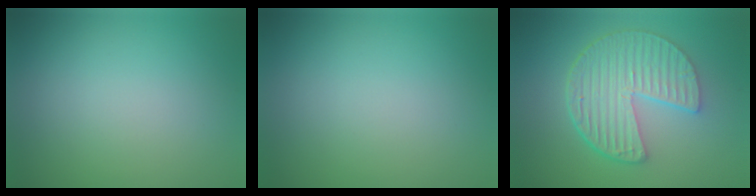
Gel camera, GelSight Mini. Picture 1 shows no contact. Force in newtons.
{"total": 0.0}
{"total": 6.5, "press": 4.9, "slide": 4.2}